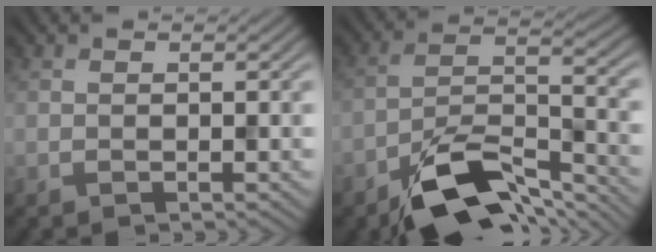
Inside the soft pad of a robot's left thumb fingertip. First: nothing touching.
{"total": 11.6, "force": [-8.3, 4.0, 6.9], "torque": [-0.119, -0.002, -0.161]}